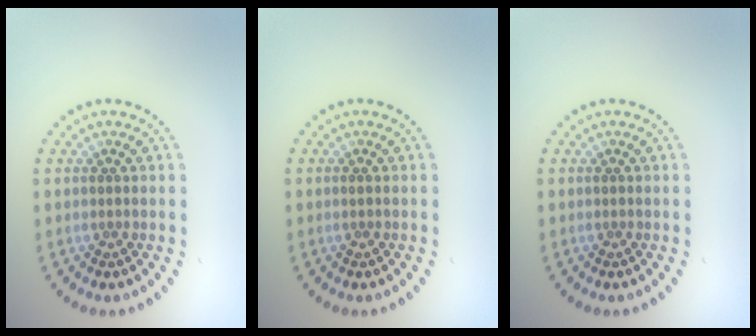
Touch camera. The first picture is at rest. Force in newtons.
{"total": 0.5, "press": 0.4, "slide": 0.4}
{"total": 0.0}